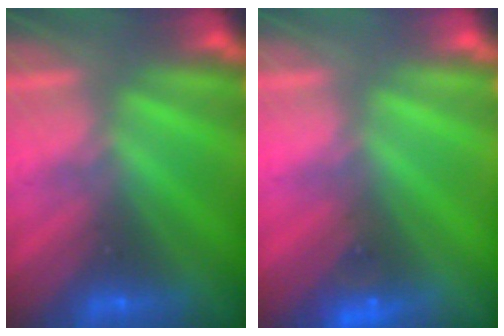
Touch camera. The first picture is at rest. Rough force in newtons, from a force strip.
{"total": 4.7}